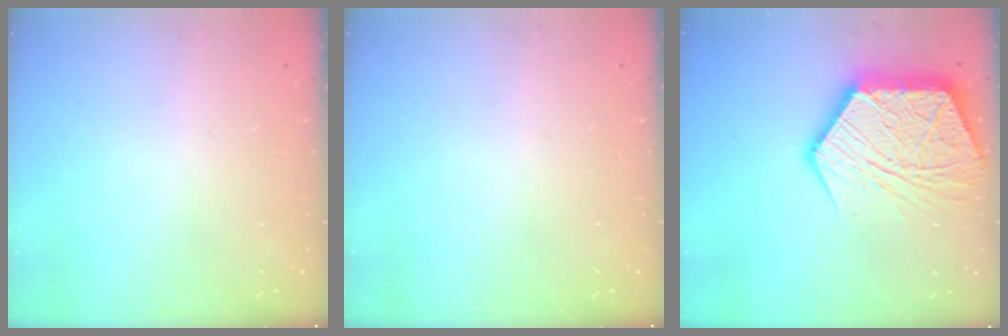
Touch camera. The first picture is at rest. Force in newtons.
{"total": 0.0}
{"total": 22.9, "press": 22.8, "slide": 2.3}